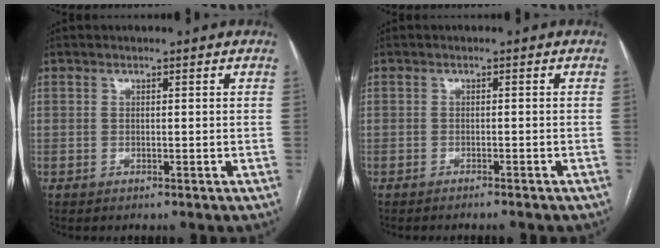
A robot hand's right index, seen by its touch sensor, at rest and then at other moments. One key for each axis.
{"total": 2.8, "fx": -2.6, "fy": 0.2, "fz": 1.0, "tx": -0.014, "ty": -0.003, "tz": -0.032}